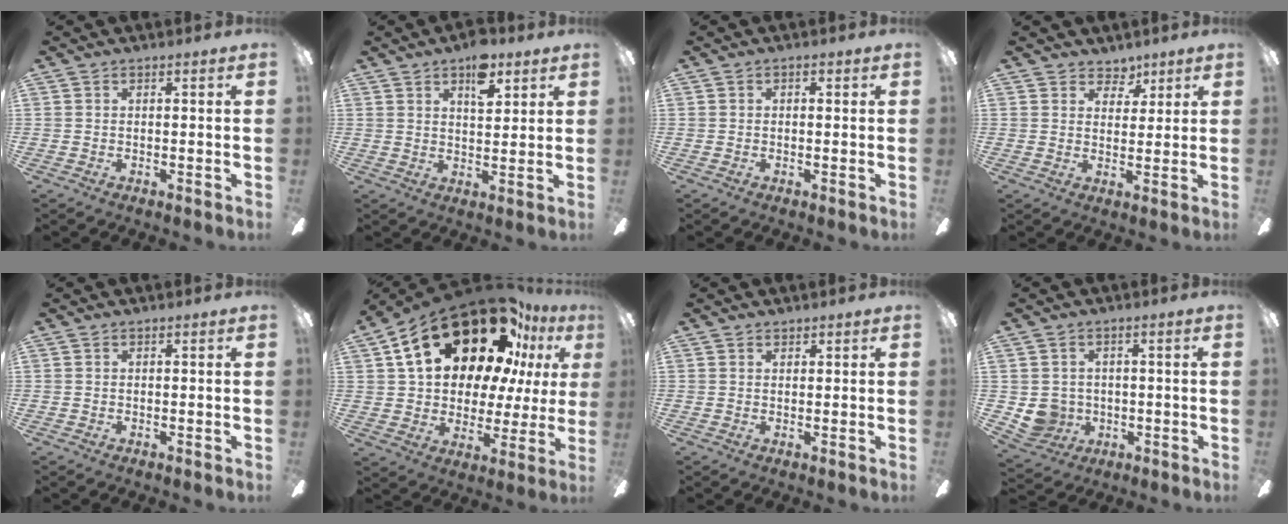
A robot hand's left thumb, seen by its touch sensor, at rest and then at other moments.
{"total": 8.1, "force": [5.1, 4.0, 5.0], "torque": [-0.060, -0.021, 0.084]}
{"total": 0.6, "force": [-0.2, 0.5, 0.2], "torque": [-0.003, 0.002, -0.004]}
{"total": 4.9, "force": [3.7, 3.1, 0.9], "torque": [-0.007, -0.019, 0.065]}
{"total": 0.0}
{"total": 27.0, "force": [15.1, 14.9, 16.6], "torque": [-0.280, -0.086, 0.276]}
{"total": 1.3, "force": [1.1, 0.6, 0.0], "torque": [0.000, -0.001, 0.022]}
{"total": 5.7, "force": [0.3, 5.6, 1.3], "torque": [-0.044, 0.000, 0.012]}